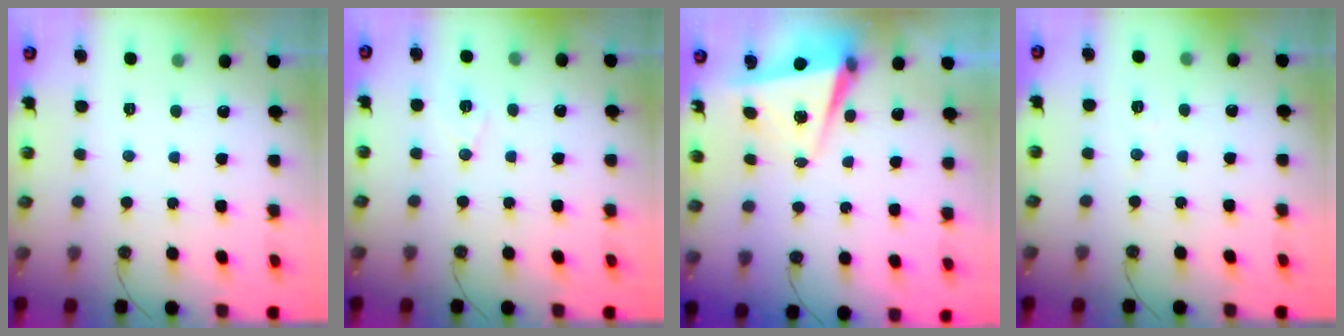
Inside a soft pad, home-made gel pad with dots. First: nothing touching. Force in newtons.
{"total": 7.2, "press": 5.7, "slide": 4.5}
{"total": 5.3, "press": 5.1, "slide": 1.4}
{"total": 4.7, "press": 4.6, "slide": 1.2}